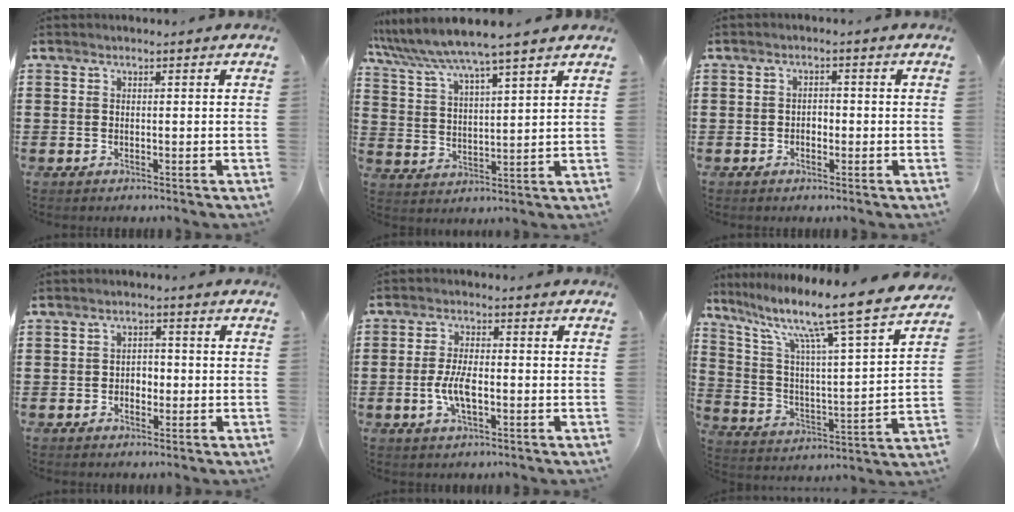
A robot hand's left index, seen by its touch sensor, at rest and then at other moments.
{"total": 5.9, "force": [5.3, -0.5, 2.7], "torque": [-0.073, -0.032, 0.087]}
{"total": 1.4, "force": [-0.7, 1.0, 0.8], "torque": [-0.019, 0.002, -0.015]}
{"total": 2.2, "force": [-0.8, 1.6, 1.3], "torque": [-0.028, 0.004, -0.020]}
{"total": 5.6, "force": [-1.2, 2.2, 5.0], "torque": [-0.115, -0.003, -0.029]}
{"total": 11.3, "force": [9.0, -0.3, 6.8], "torque": [-0.151, -0.073, 0.136]}